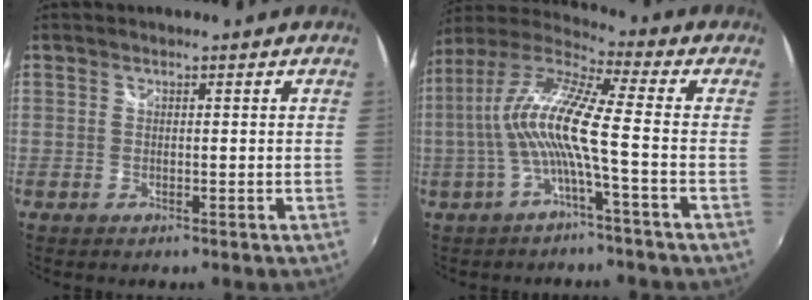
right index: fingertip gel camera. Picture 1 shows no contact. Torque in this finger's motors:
{"motor_torque": [1.97, -0.17, 1.03, 0.21]}